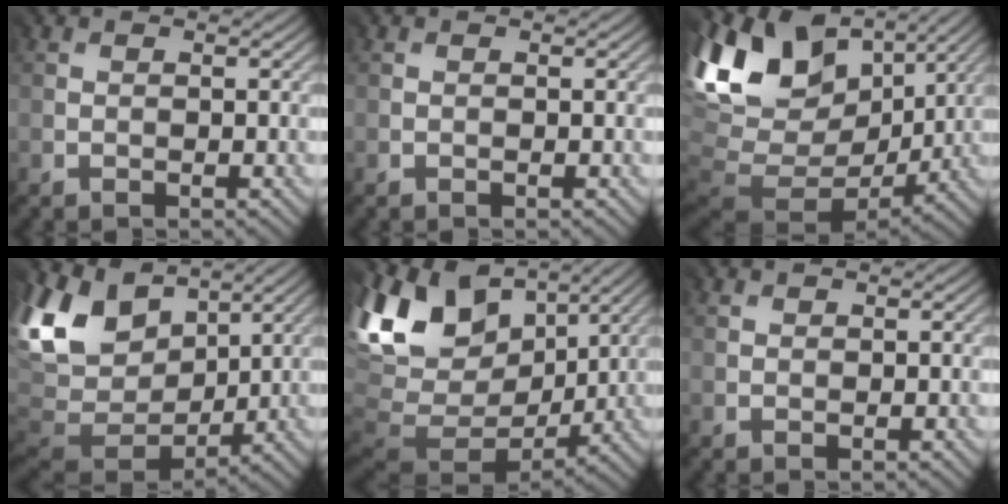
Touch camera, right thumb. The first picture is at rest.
{"total": 0.0}
{"total": 16.2, "force": [4.0, 11.8, 10.2], "torque": [-0.212, -0.030, 0.124]}
{"total": 12.0, "force": [4.4, 9.2, 6.4], "torque": [-0.187, 0.009, 0.090]}
{"total": 14.7, "force": [4.1, 10.8, 9.0], "torque": [-0.204, -0.016, 0.108]}
{"total": 1.2, "force": [0.9, 0.8, 0.2], "torque": [-0.001, 0.000, 0.018]}